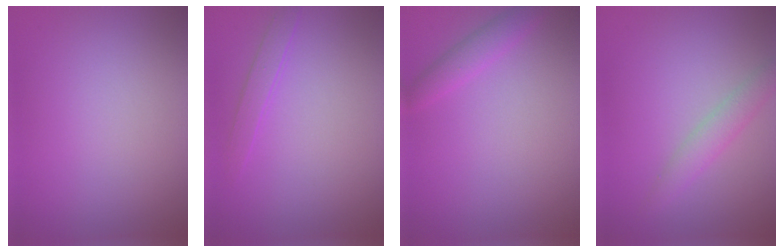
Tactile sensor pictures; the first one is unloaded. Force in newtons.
{"total": 1.3, "press": 1.3, "slide": 0.1}
{"total": 1.9, "press": 1.9, "slide": 0.1}
{"total": 2.1, "press": 2.1, "slide": 0.0}